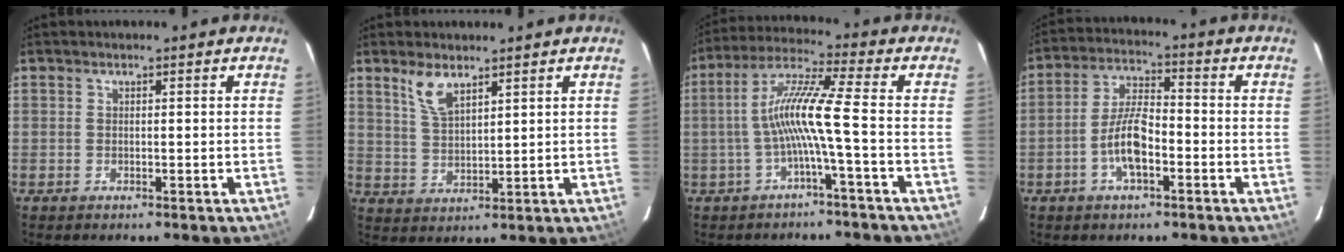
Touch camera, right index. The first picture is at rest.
{"total": 5.5, "force": [3.8, 2.0, 3.4], "torque": [-0.068, 0.001, 0.082]}
{"total": 9.4, "force": [-2.4, -1.1, 9.1], "torque": [-0.188, 0.012, -0.042]}
{"total": 8.1, "force": [-3.2, 2.7, 6.9], "torque": [-0.142, 0.009, -0.058]}